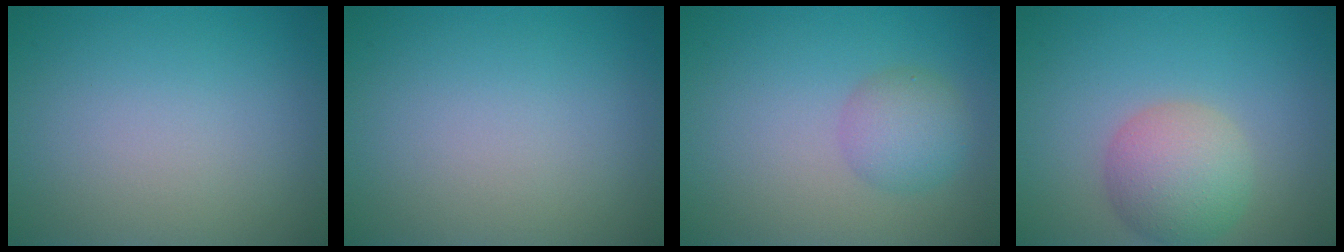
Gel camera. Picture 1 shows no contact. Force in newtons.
{"total": 0.0}
{"total": 2.8, "press": 2.8, "slide": 0.1}
{"total": 4.8, "press": 4.8, "slide": 0.2}